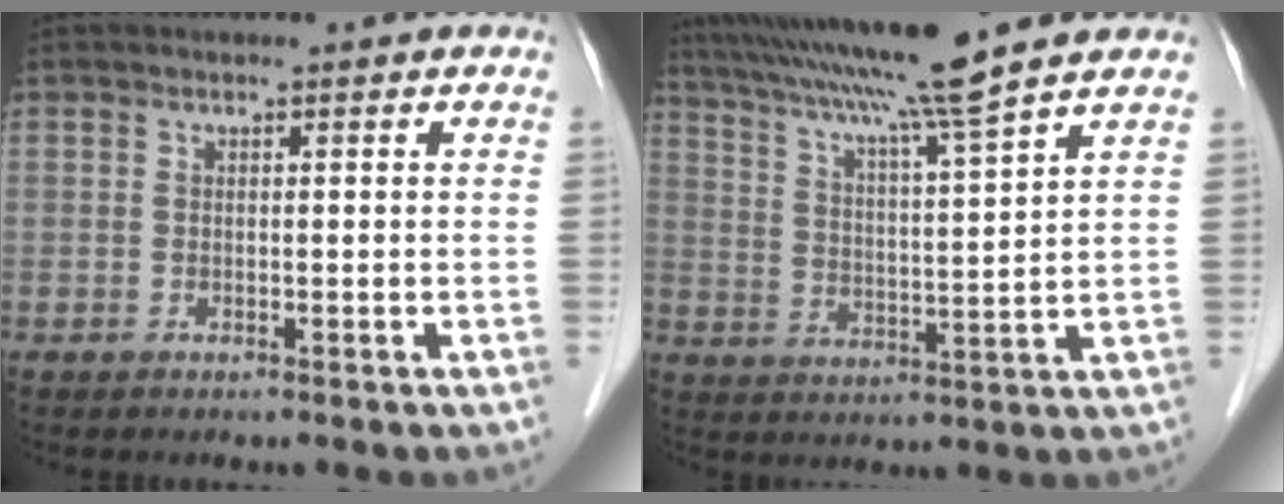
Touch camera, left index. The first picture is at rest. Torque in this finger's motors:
{"motor_torque": [0.65, -0.97, 0.82, 0.21]}